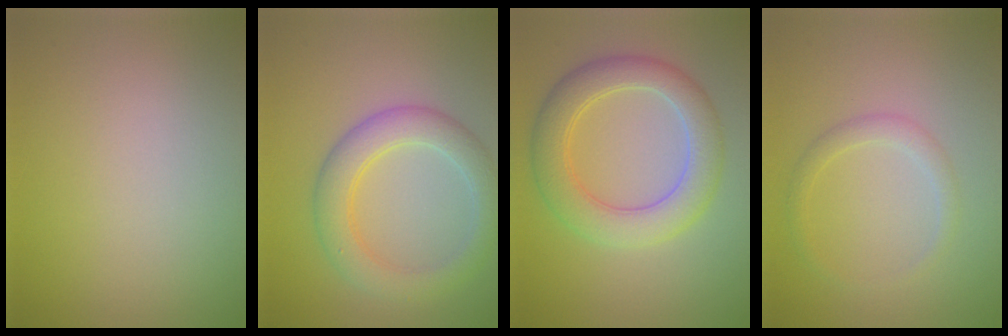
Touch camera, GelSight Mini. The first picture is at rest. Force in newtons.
{"total": 4.4, "press": 4.4, "slide": 0.1}
{"total": 5.4, "press": 5.4, "slide": 0.2}
{"total": 1.5, "press": 1.5, "slide": 0.1}